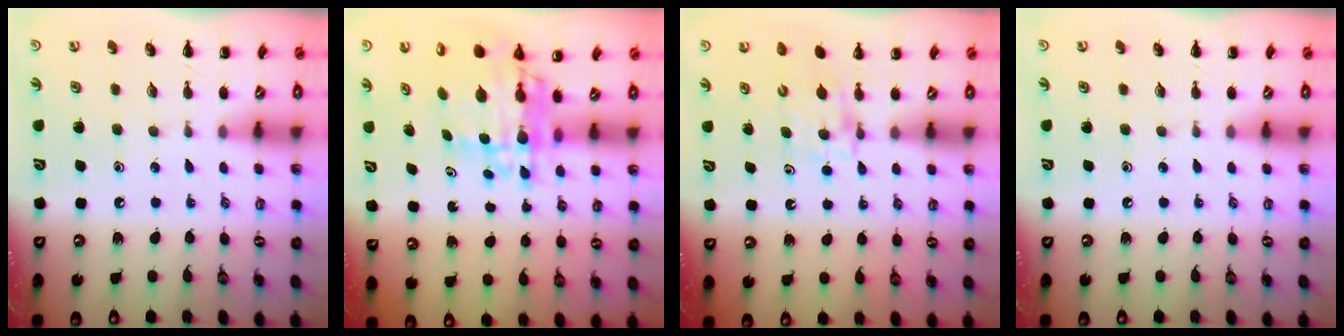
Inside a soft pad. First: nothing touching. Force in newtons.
{"total": 9.2, "press": 8.7, "slide": 3.2}
{"total": 4.4, "press": 4.3, "slide": 1.3}
{"total": 0.0}